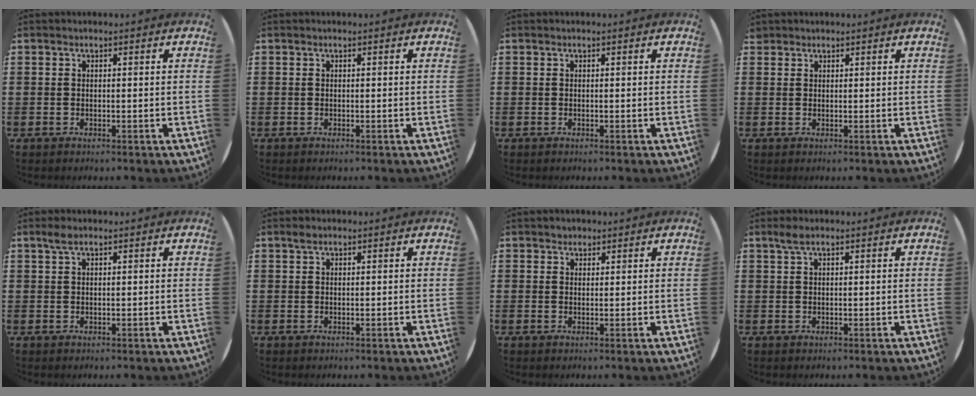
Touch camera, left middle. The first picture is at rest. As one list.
[{"total": 0.0}, {"total": 0.0}, {"total": 0.8, "force": [0.8, 0.3, -0.1], "torque": [0.000, 0.002, 0.016]}, {"total": 1.3, "force": [0.8, 0.4, 0.9], "torque": [-0.019, 0.005, 0.013]}, {"total": 0.7, "force": [0.5, 0.3, 0.3], "torque": [-0.007, 0.004, 0.008]}, {"total": 1.1, "force": [1.0, 0.4, -0.1], "torque": [0.008, -0.001, 0.017]}, {"total": 1.4, "force": [0.9, 0.3, 1.0], "torque": [-0.022, 0.004, 0.016]}]